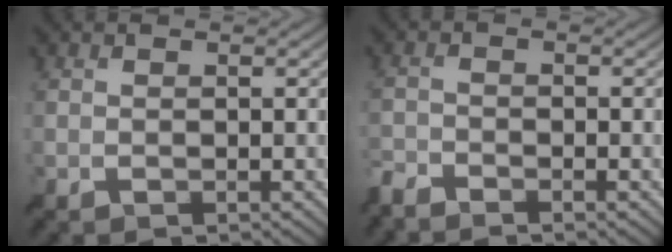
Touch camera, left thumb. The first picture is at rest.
{"total": 2.7, "force": [-2.7, 0.3, 0.4], "torque": [-0.012, -0.009, -0.065]}